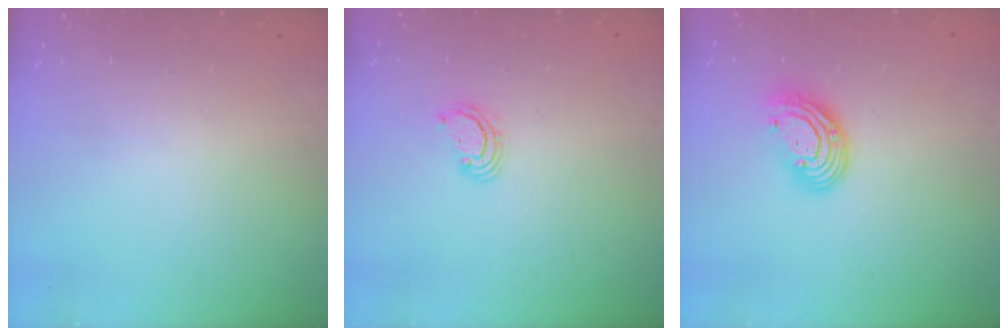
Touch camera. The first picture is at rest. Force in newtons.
{"total": 2.5, "press": 2.5, "slide": 0.2}
{"total": 10.5, "press": 10.4, "slide": 1.1}